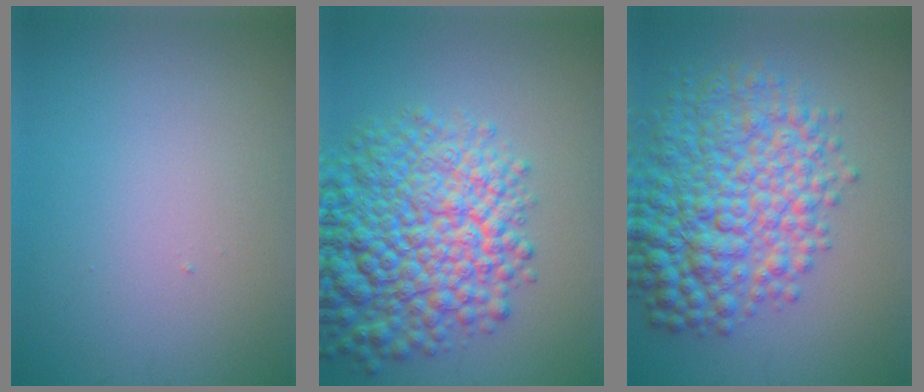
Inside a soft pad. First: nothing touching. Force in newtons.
{"total": 11.7, "press": 11.7, "slide": 0.6}
{"total": 9.7, "press": 9.7, "slide": 0.1}